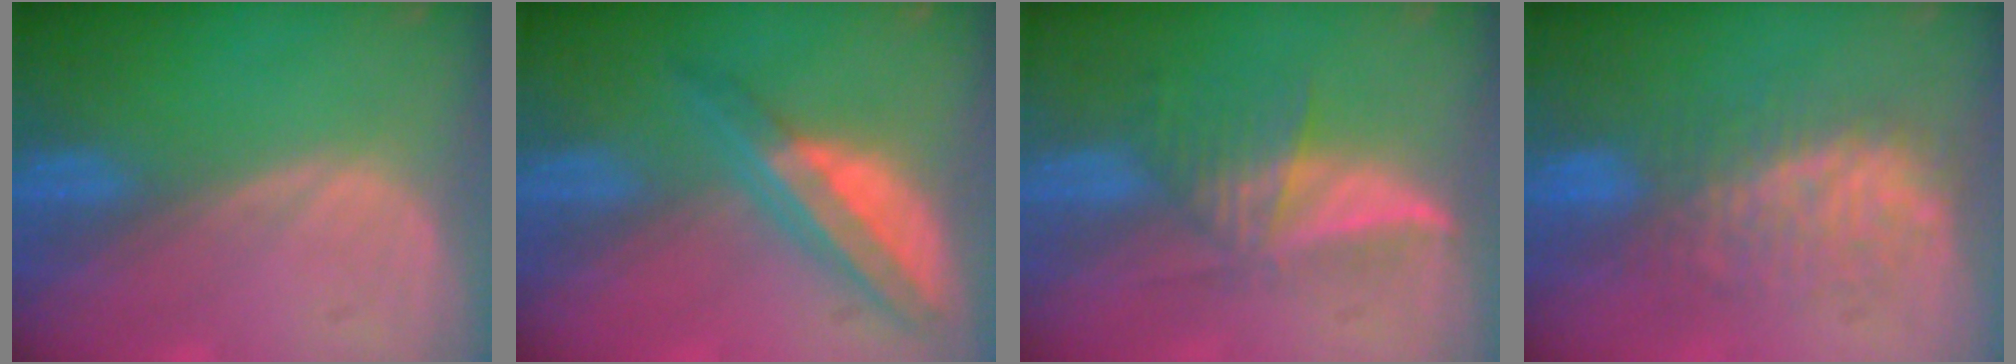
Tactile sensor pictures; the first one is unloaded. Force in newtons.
{"total": 6.7, "press": 5.8, "slide": 3.3}
{"total": 6.1, "press": 5.5, "slide": 2.5}
{"total": 7.7, "press": 7.7, "slide": 0.3}